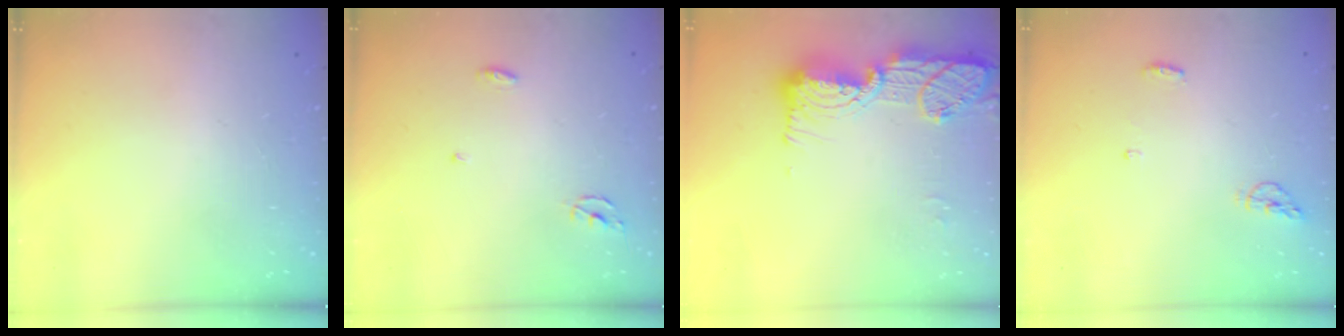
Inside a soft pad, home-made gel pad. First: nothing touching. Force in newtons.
{"total": 3.1, "press": 3.1, "slide": 0.2}
{"total": 15.1, "press": 15.0, "slide": 1.0}
{"total": 4.1, "press": 3.9, "slide": 1.3}